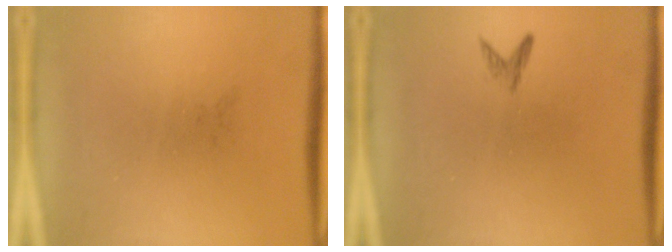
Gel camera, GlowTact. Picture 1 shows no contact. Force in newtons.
{"total": 0.8}